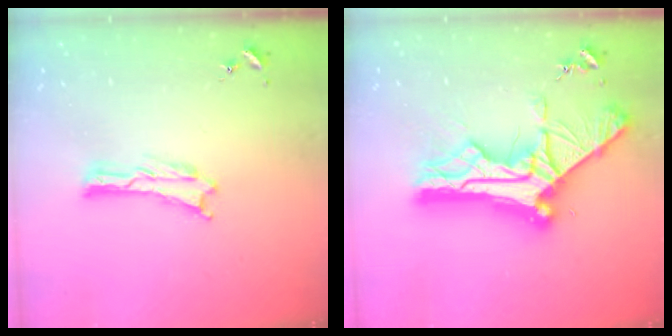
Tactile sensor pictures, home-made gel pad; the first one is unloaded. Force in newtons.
{"total": 14.5, "press": 14.5, "slide": 1.5}